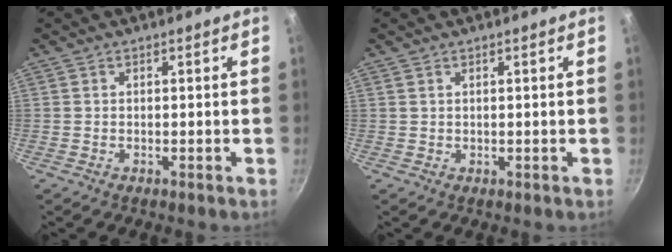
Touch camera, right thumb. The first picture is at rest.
{"total": 0.6, "force": [0.5, 0.3, 0.2], "torque": [-0.001, -0.005, 0.007]}